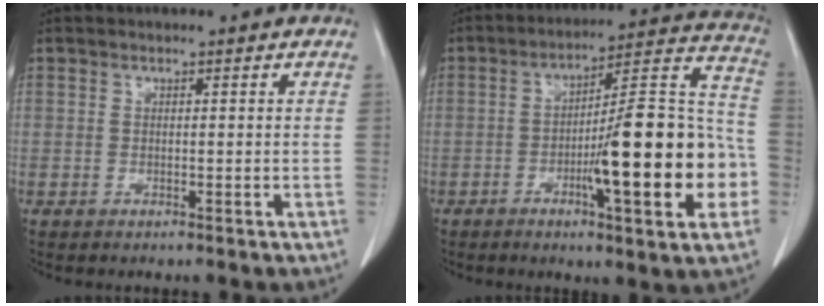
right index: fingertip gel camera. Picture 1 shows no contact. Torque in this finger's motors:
{"motor_torque": [2.14, 0.00, 1.05, 0.21]}